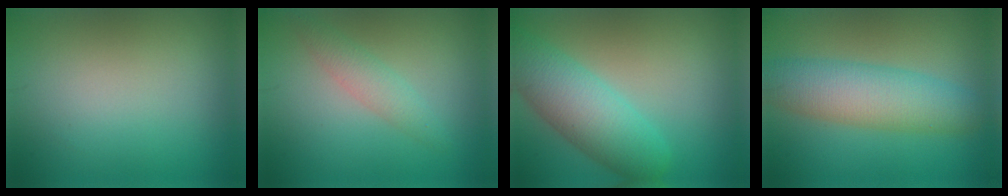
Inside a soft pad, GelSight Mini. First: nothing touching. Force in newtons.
{"total": 2.2, "press": 2.2, "slide": 0.2}
{"total": 6.4, "press": 6.4, "slide": 0.2}
{"total": 6.4, "press": 6.4, "slide": 0.2}